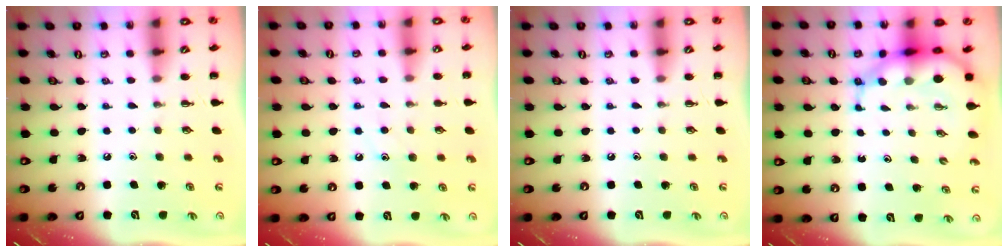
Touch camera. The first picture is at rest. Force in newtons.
{"total": 7.0, "press": 6.9, "slide": 1.1}
{"total": 0.0}
{"total": 8.8, "press": 8.4, "slide": 2.7}